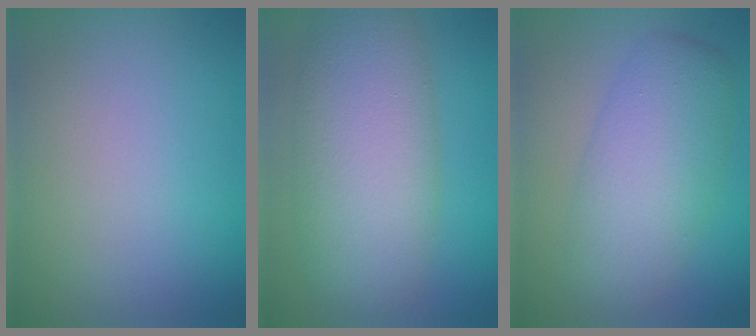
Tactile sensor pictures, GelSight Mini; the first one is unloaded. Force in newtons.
{"total": 9.0, "press": 9.0, "slide": 0.3}
{"total": 6.3, "press": 6.3, "slide": 0.2}